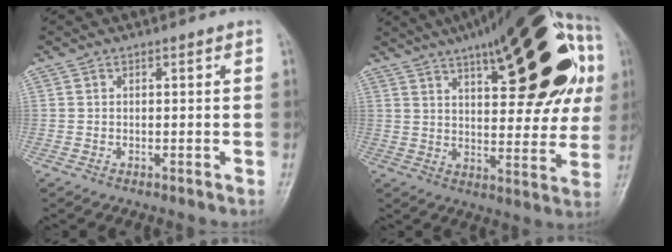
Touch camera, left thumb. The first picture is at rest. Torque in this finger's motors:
{"motor_torque": [2.48, 2.54, 1.40, -1.38, 0.21]}